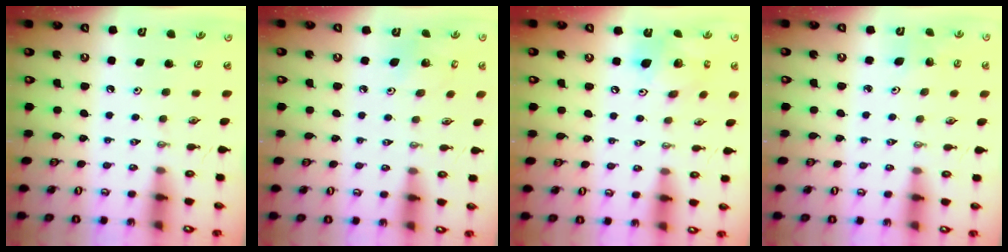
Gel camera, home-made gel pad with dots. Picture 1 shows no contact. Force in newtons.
{"total": 5.5, "press": 5.5, "slide": 0.3}
{"total": 13.6, "press": 13.5, "slide": 1.4}
{"total": 2.4, "press": 2.2, "slide": 1.0}